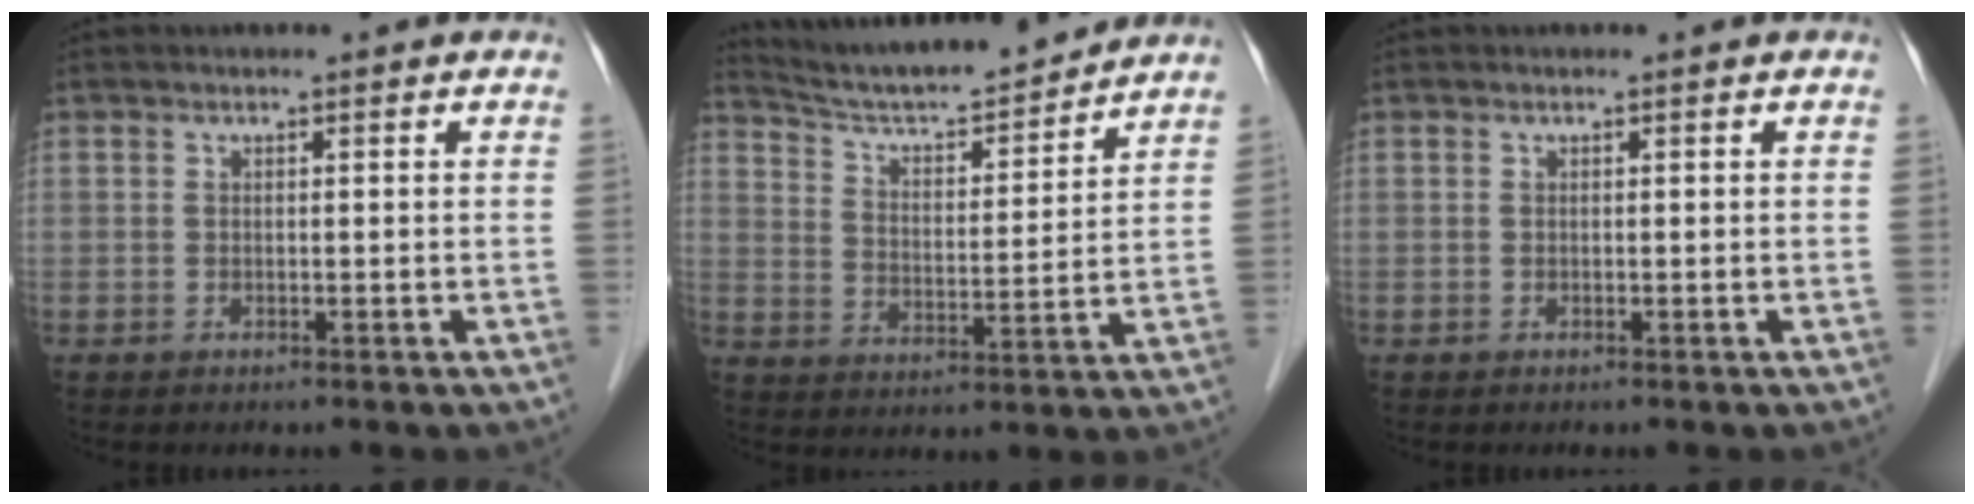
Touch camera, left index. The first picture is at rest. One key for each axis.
{"total": 14.0, "fx": 13.3, "fy": 0.7, "fz": 4.4, "tx": -0.079, "ty": 0.003, "tz": 0.216}
{"total": 0.0}